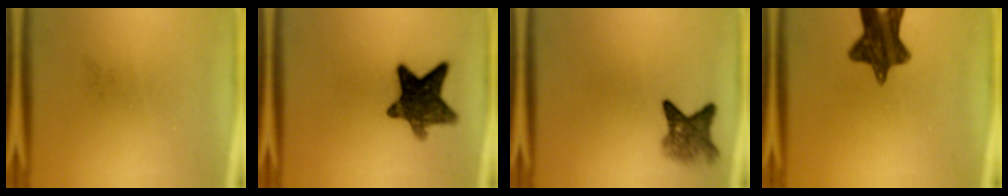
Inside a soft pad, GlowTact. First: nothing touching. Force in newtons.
{"total": 11.5}
{"total": 4.3}
{"total": 11.6}